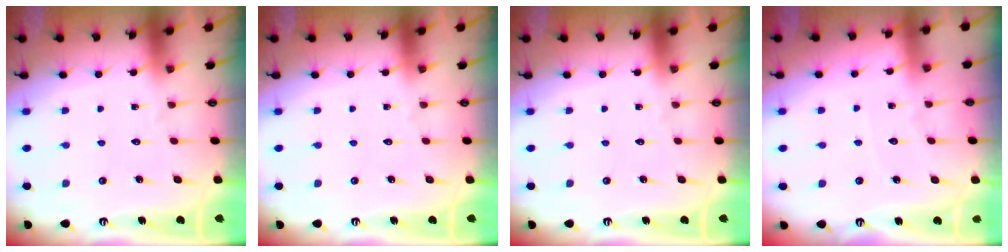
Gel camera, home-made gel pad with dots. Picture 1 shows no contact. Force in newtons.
{"total": 0.0}
{"total": 0.0}
{"total": 2.7, "press": 2.7, "slide": 0.2}